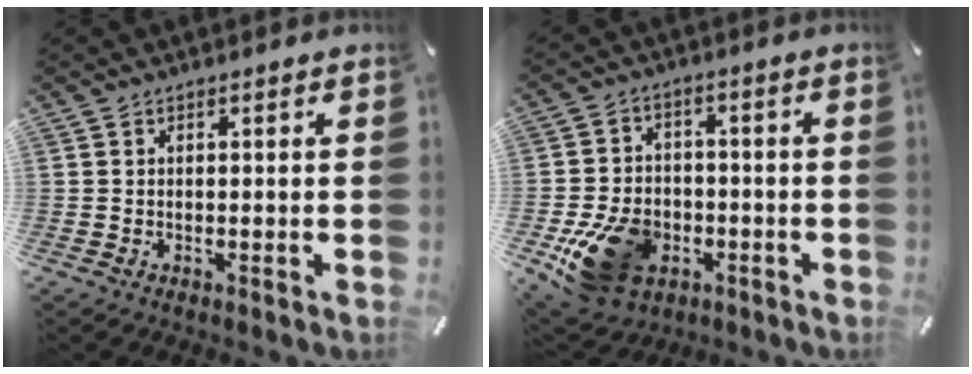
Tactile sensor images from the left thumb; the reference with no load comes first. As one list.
[{"total": 15.1, "force": [-5.5, 11.3, 8.5], "torque": [-0.165, 0.024, -0.088]}]